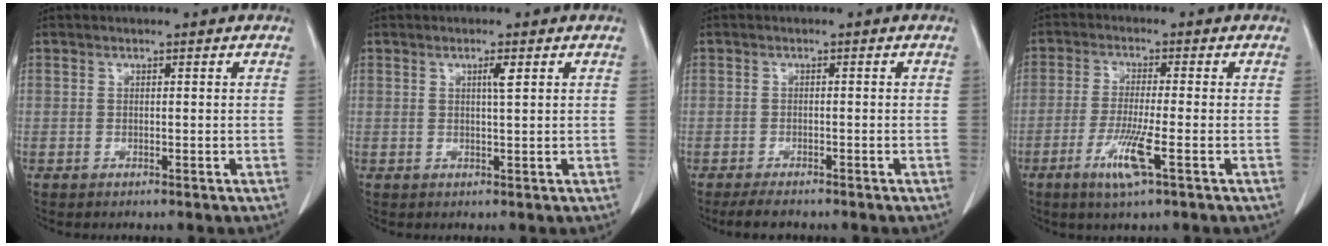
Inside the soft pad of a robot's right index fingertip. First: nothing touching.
{"total": 1.7, "force": [0.7, -0.1, 1.5], "torque": [-0.027, -0.001, 0.011]}
{"total": 2.7, "force": [-2.3, 1.0, 1.0], "torque": [-0.021, -0.003, -0.035]}
{"total": 6.5, "force": [-2.8, -0.1, 5.9], "torque": [-0.118, -0.016, -0.050]}